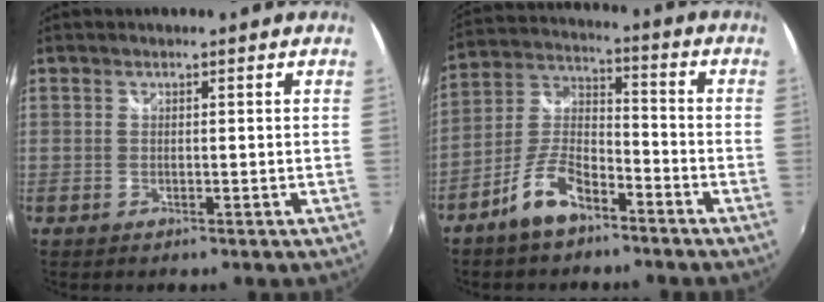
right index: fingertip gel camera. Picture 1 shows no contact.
{"total": 9.9, "force": [-6.6, 4.1, 6.1], "torque": [-0.138, 0.015, -0.123]}